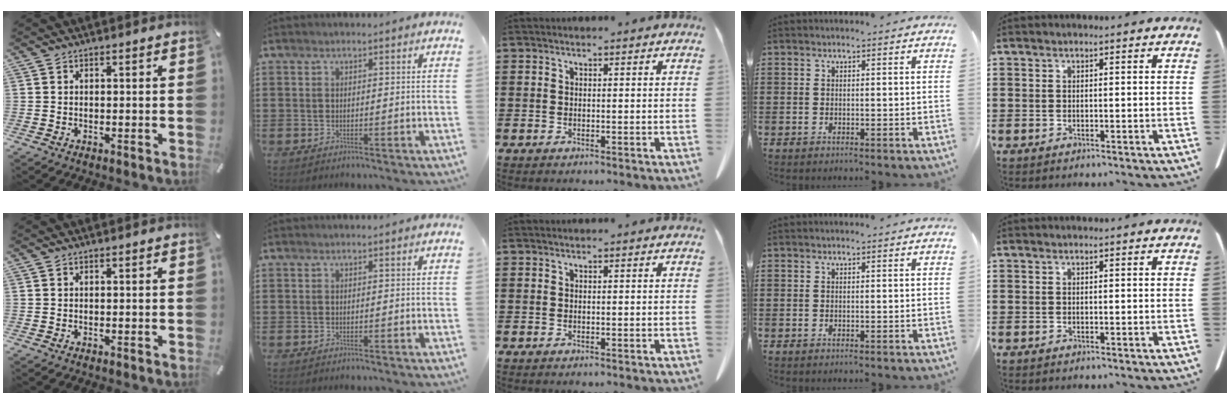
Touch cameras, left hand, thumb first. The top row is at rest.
{}